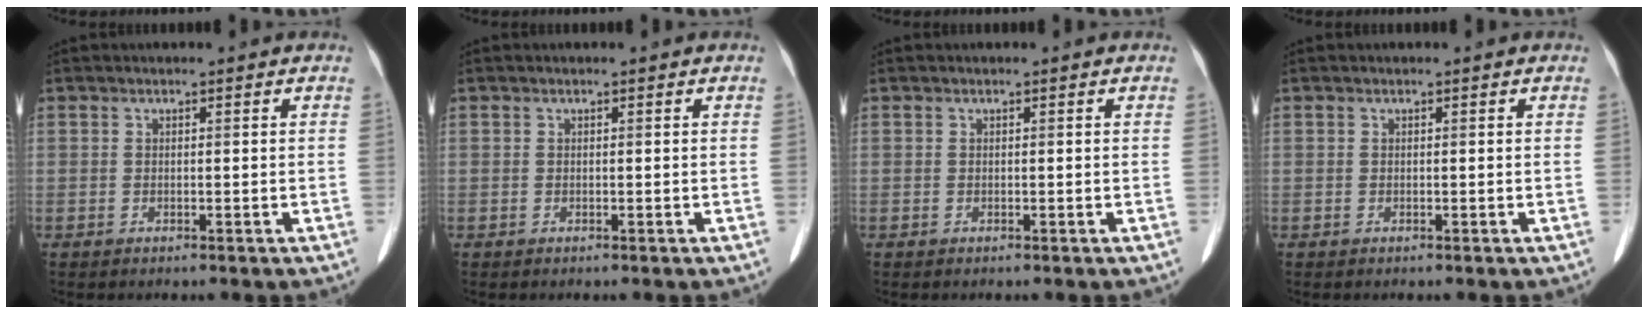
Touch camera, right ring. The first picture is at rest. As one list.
[{"total": 0.0}, {"total": 0.0}, {"total": 0.0}]